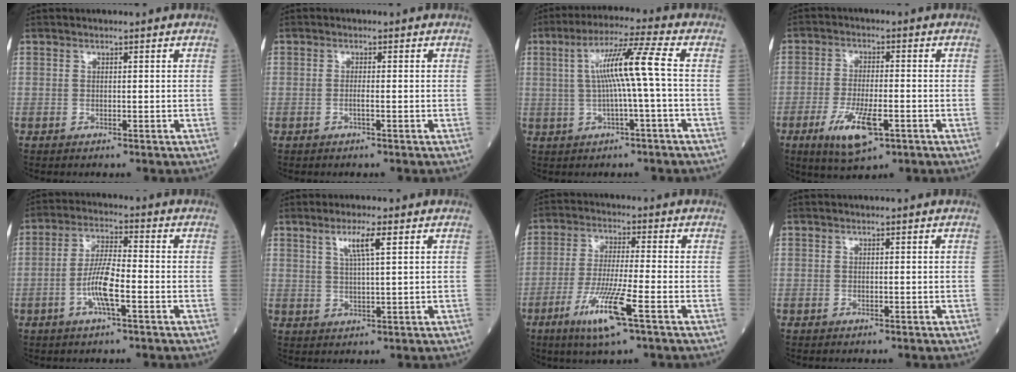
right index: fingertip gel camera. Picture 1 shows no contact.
{"total": 1.0, "force": [-0.4, -0.1, 0.9], "torque": [-0.018, 0.000, -0.008]}
{"total": 8.9, "force": [0.4, -1.1, 8.8], "torque": [-0.162, 0.017, 0.009]}
{"total": 8.3, "force": [-3.7, 2.4, 7.1], "torque": [-0.138, -0.015, -0.058]}
{"total": 7.1, "force": [-2.3, 1.0, 6.6], "torque": [-0.133, 0.002, -0.047]}
{"total": 4.3, "force": [2.1, 0.0, 3.8], "torque": [-0.071, 0.001, 0.039]}
{"total": 9.8, "force": [-4.6, -0.1, 8.6], "torque": [-0.173, -0.020, -0.087]}
{"total": 0.0}